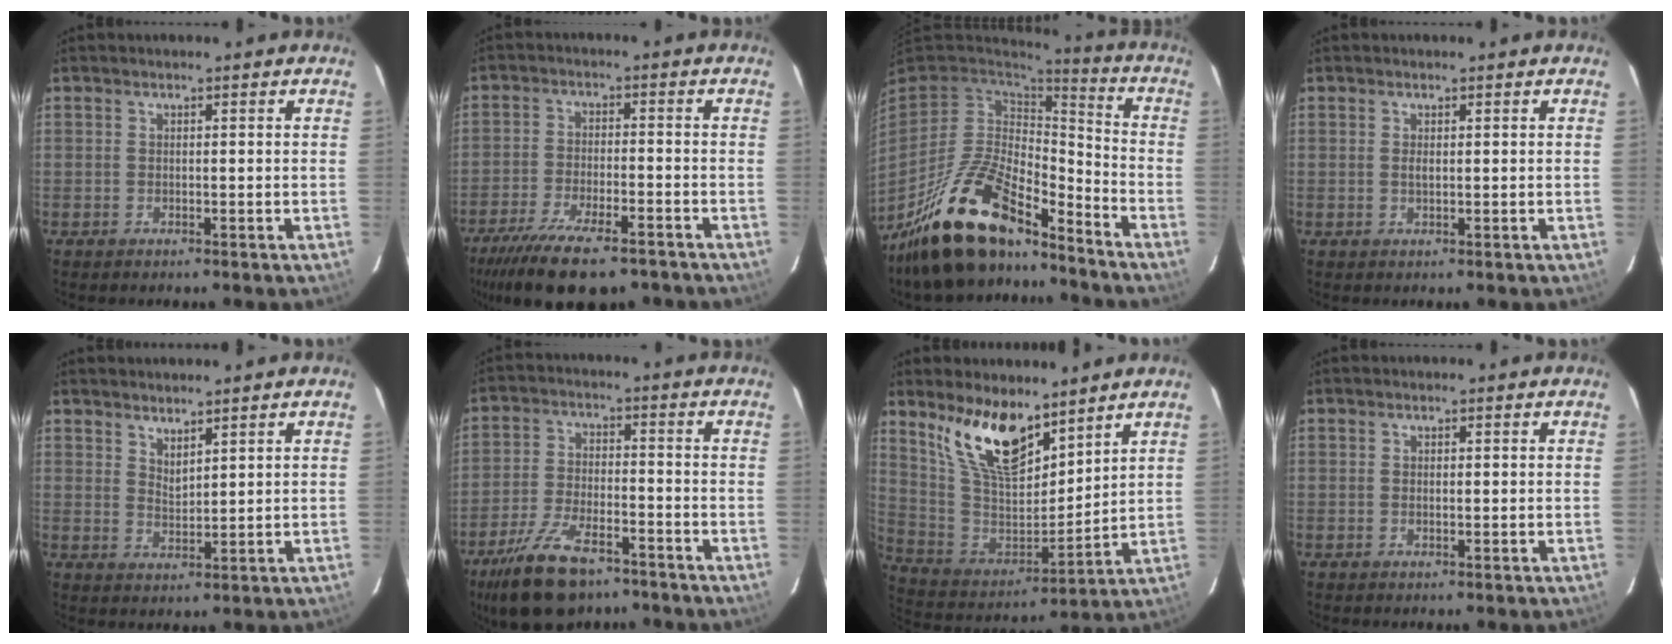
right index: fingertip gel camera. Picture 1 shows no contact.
{"total": 16.5, "force": [-12.4, 5.1, 9.6], "torque": [-0.199, -0.042, -0.199]}
{"total": 20.7, "force": [-15.2, 7.2, 12.0], "torque": [-0.248, -0.019, -0.272]}
{"total": 0.7, "force": [0.3, 0.4, 0.5], "torque": [-0.009, 0.002, 0.006]}
{"total": 3.3, "force": [2.8, 0.8, 1.5], "torque": [-0.024, -0.003, 0.049]}
{"total": 14.3, "force": [-10.0, 6.1, 8.2], "torque": [-0.184, -0.020, -0.177]}
{"total": 16.6, "force": [11.4, 6.7, 10.0], "torque": [-0.195, 0.000, 0.233]}
{"total": 0.7, "force": [0.1, 0.4, 0.6], "torque": [-0.011, 0.002, 0.001]}